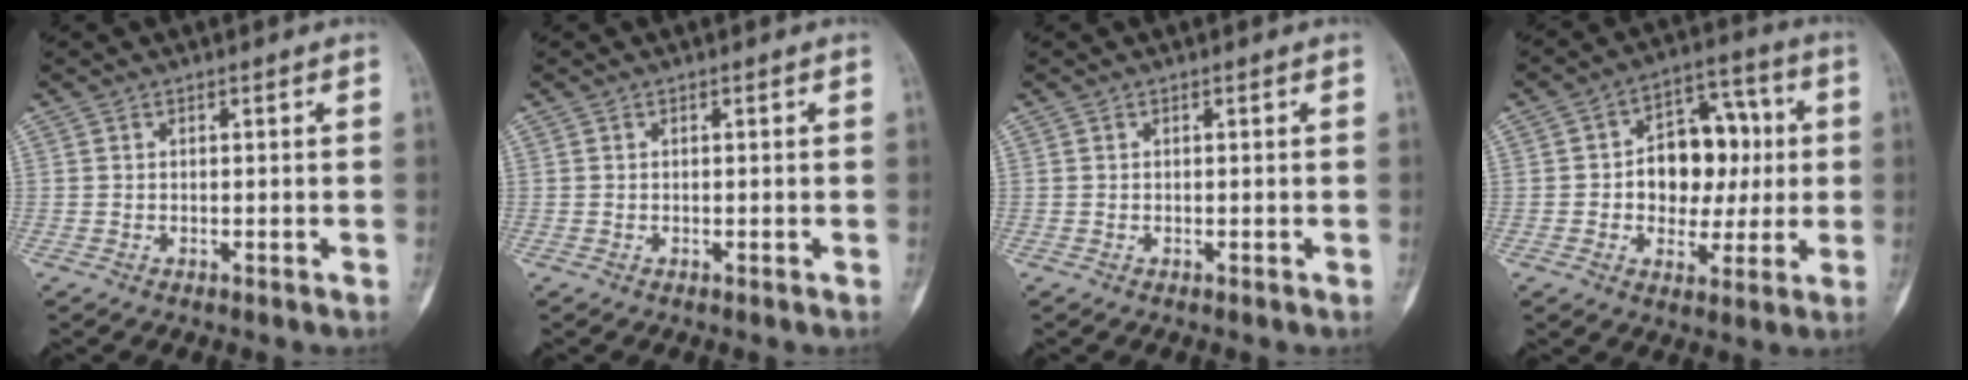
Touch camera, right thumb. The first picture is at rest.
{"total": 0.0}
{"total": 0.0}
{"total": 14.1, "force": [0.7, 10.0, 9.9], "torque": [-0.087, 0.029, 0.010]}